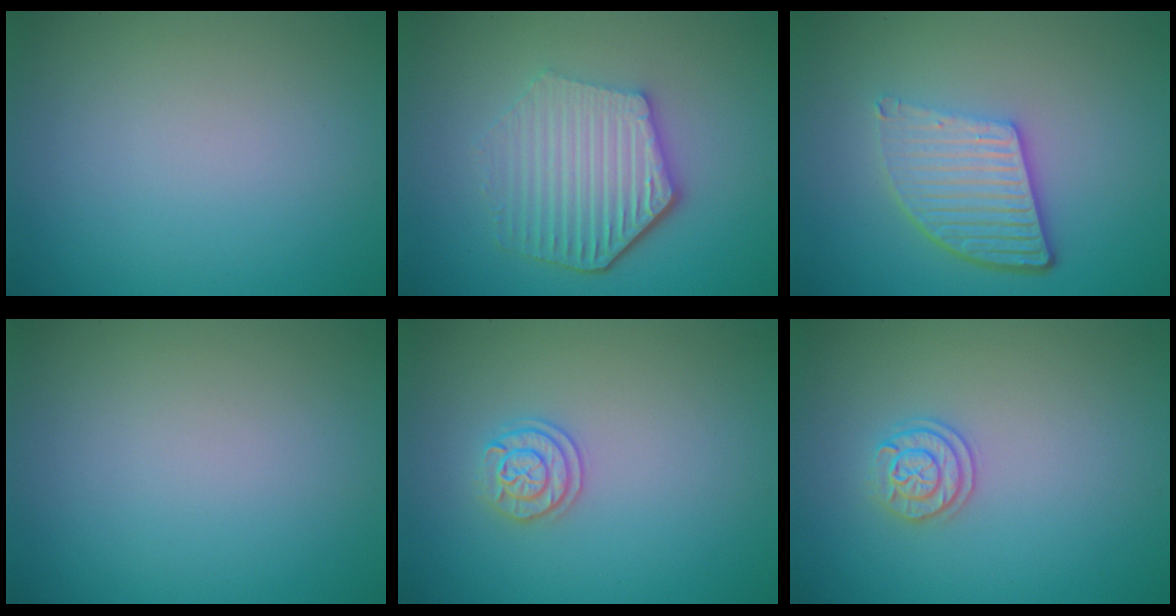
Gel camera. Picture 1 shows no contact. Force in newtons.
{"total": 5.9, "press": 4.5, "slide": 3.9}
{"total": 5.5, "press": 3.9, "slide": 3.9}
{"total": 0.0}
{"total": 1.9, "press": 1.8, "slide": 0.5}
{"total": 1.9, "press": 1.8, "slide": 0.5}